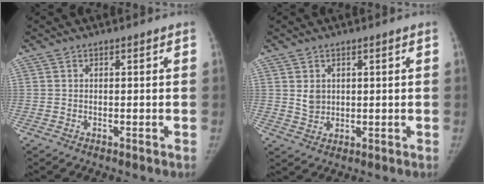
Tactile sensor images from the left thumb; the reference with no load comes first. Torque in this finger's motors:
{"motor_torque": [-0.17, 0.28, 0.41, -0.56, 0.00]}